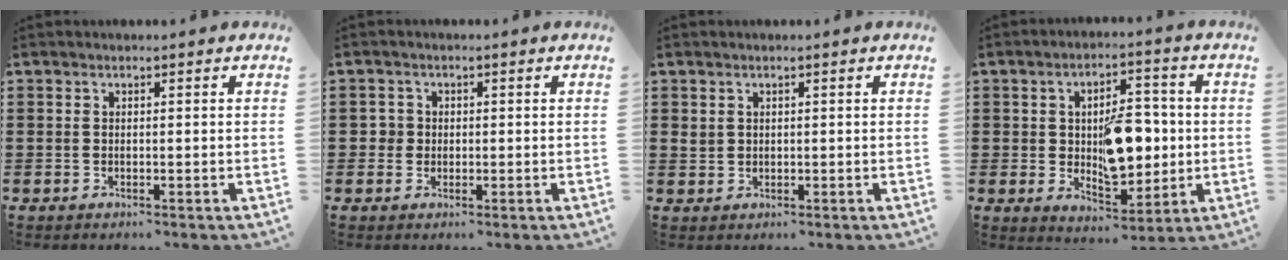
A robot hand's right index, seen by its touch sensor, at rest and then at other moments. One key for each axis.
{"total": 1.9, "fx": 0.0, "fy": 1.8, "fz": 0.5, "tx": -0.017, "ty": 0.009, "tz": -0.003}
{"total": 1.2, "fx": 0.7, "fy": 0.9, "fz": 0.3, "tx": -0.007, "ty": 0.005, "tz": 0.014}
{"total": 9.7, "fx": 0.1, "fy": 5.7, "fz": 7.9, "tx": -0.107, "ty": 0.004, "tz": 0.000}